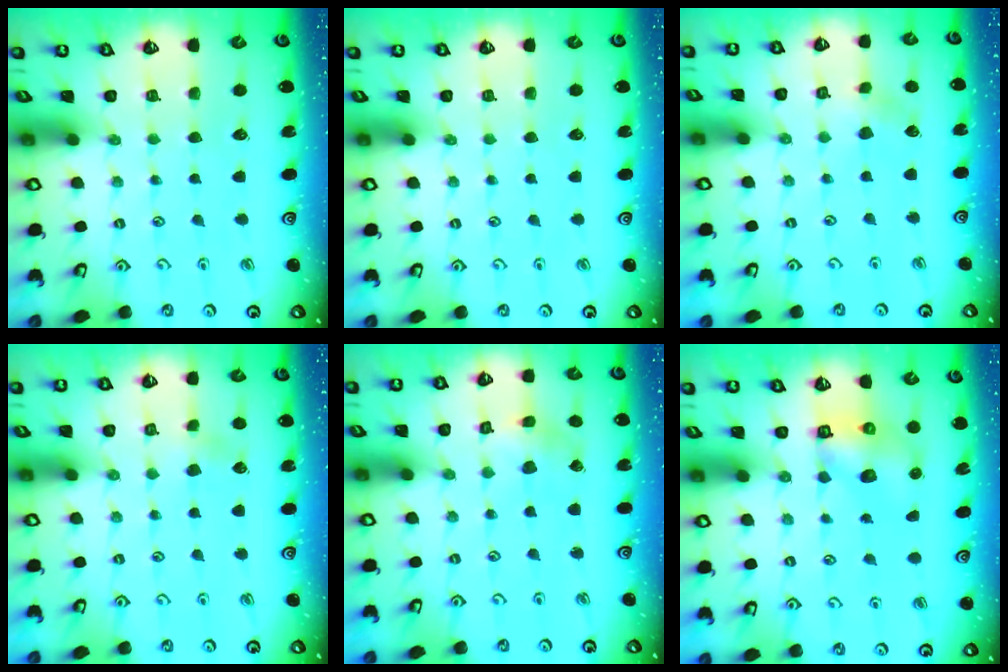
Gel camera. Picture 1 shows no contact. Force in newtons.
{"total": 0.0}
{"total": 3.4, "press": 3.4, "slide": 0.5}
{"total": 1.8, "press": 1.7, "slide": 0.2}
{"total": 2.7, "press": 2.7, "slide": 0.2}
{"total": 6.1, "press": 6.1, "slide": 1.0}